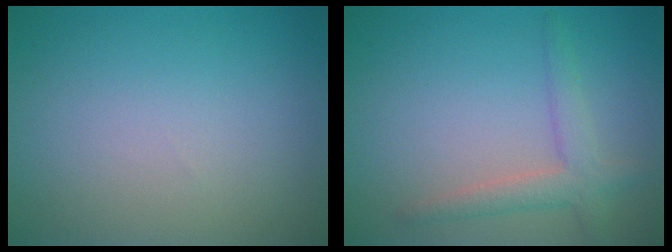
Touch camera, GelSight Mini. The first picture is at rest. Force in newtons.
{"total": 2.8, "press": 2.8, "slide": 0.1}